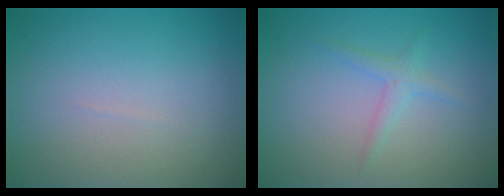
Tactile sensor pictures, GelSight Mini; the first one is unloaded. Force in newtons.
{"total": 1.4, "press": 1.4, "slide": 0.0}